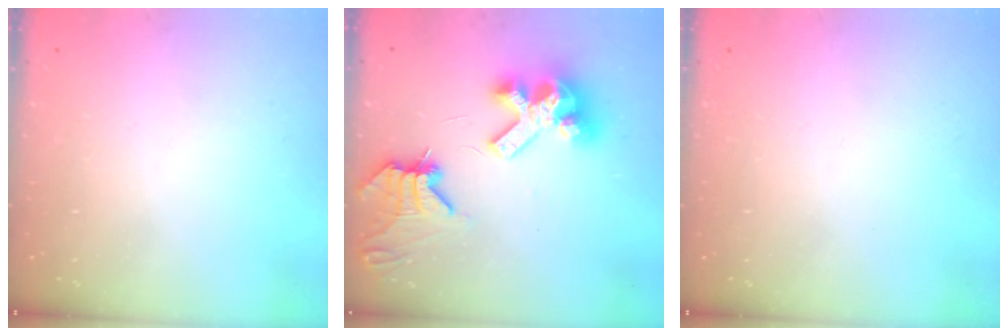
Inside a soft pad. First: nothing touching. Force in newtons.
{"total": 11.5, "press": 11.4, "slide": 1.5}
{"total": 0.0}